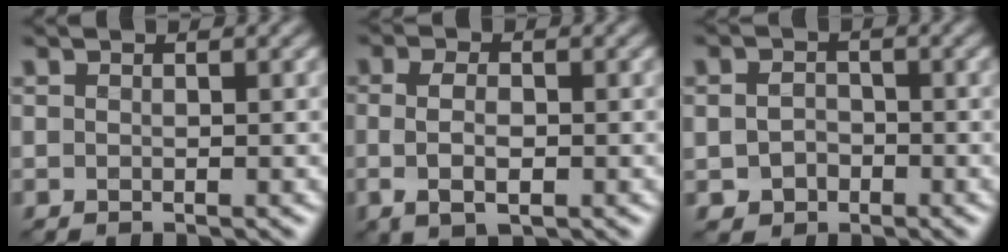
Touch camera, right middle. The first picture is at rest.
{"total": 2.8, "force": [-0.4, 1.3, 2.5], "torque": [-0.061, -0.002, -0.003]}
{"total": 1.8, "force": [-0.8, 1.5, 0.6], "torque": [-0.014, 0.001, -0.015]}